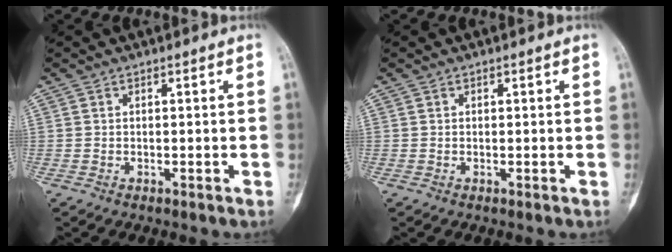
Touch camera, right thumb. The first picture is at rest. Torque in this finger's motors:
{"motor_torque": [-0.24, -0.03, -0.14, 0.03, 0.03]}